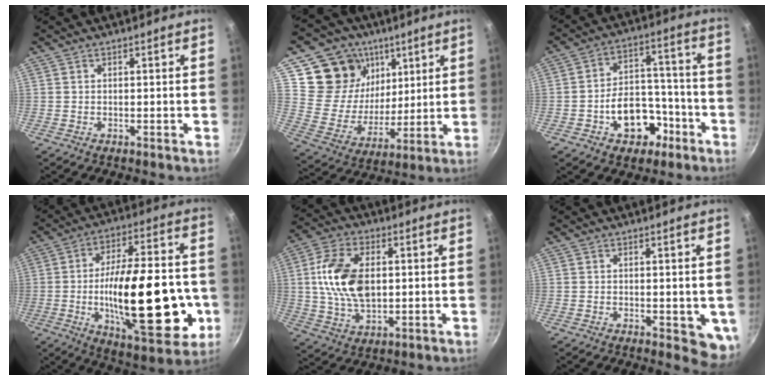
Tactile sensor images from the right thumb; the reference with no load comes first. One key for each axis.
{"total": 17.1, "fx": 8.9, "fy": 13.7, "fz": 5.0, "tx": -0.043, "ty": -0.059, "tz": 0.156}
{"total": 15.2, "fx": -6.9, "fy": 10.4, "fz": 8.7, "tx": -0.097, "ty": 0.081, "tz": -0.098}
{"total": 28.3, "fx": -5.0, "fy": 11.1, "fz": 25.5, "tx": -0.375, "ty": 0.015, "tz": -0.065}
{"total": 14.1, "fx": 1.6, "fy": 8.6, "fz": 11.1, "tx": -0.191, "ty": 0.003, "tz": 0.028}
{"total": 5.4, "fx": -0.3, "fy": 2.5, "fz": 4.8, "tx": -0.047, "ty": -0.011, "tz": -0.001}